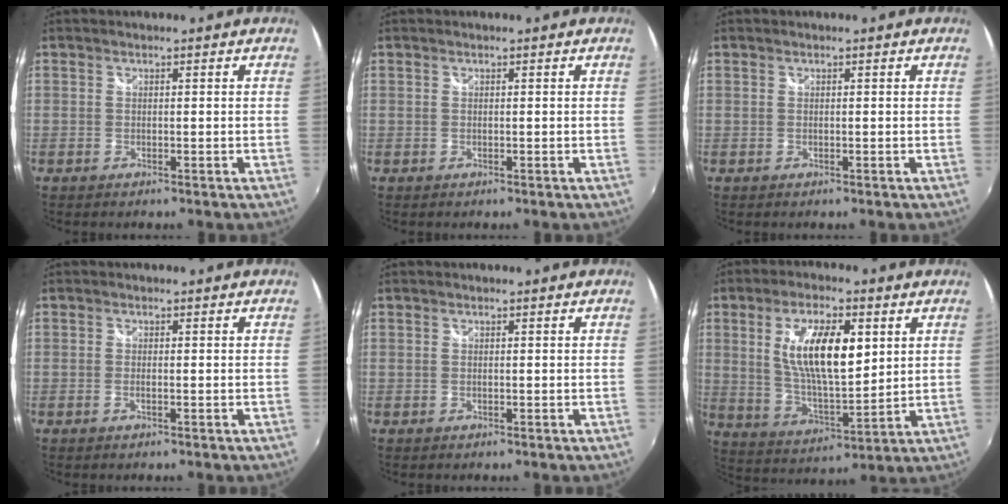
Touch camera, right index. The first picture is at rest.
{"total": 0.0}
{"total": 0.0}
{"total": 0.8, "force": [-0.3, -0.1, 0.7], "torque": [-0.014, 0.000, -0.008]}
{"total": 0.0}
{"total": 14.1, "force": [4.0, 5.1, 12.5], "torque": [-0.227, 0.000, 0.080]}